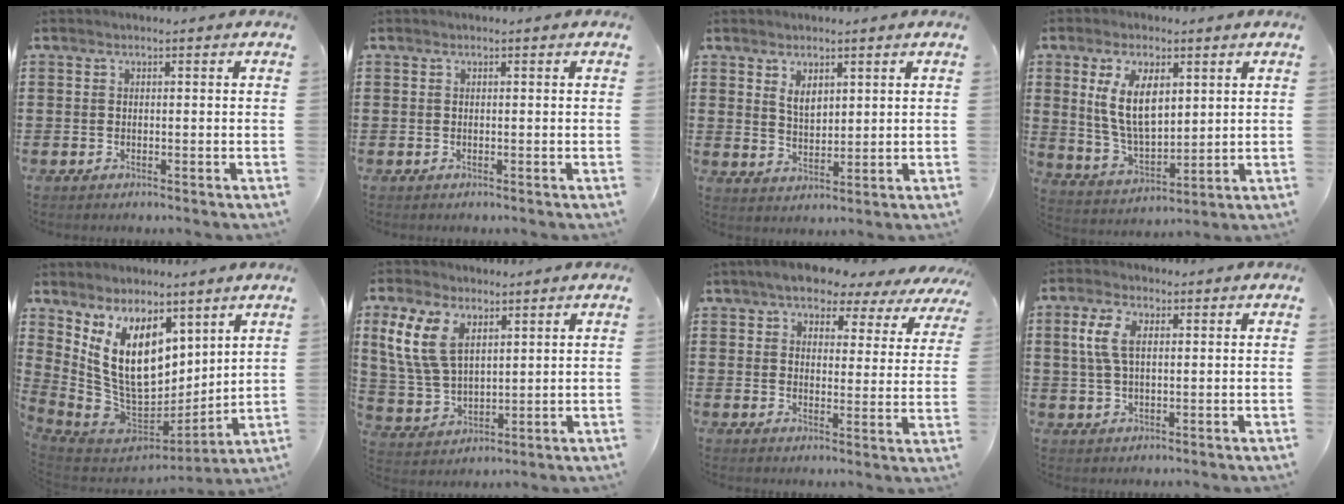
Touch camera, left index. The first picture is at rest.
{"total": 0.0}
{"total": 3.3, "force": [2.1, 1.7, 1.8], "torque": [-0.033, 0.002, 0.037]}
{"total": 9.6, "force": [3.4, 5.0, 7.4], "torque": [-0.161, 0.005, 0.059]}
{"total": 13.4, "force": [5.5, 7.8, 9.4], "torque": [-0.221, -0.037, 0.112]}
{"total": 9.3, "force": [4.3, 5.6, 6.1], "torque": [-0.157, 0.008, 0.079]}
{"total": 5.8, "force": [5.3, 1.8, 1.7], "torque": [-0.056, -0.024, 0.090]}
{"total": 5.7, "force": [1.7, 2.9, 4.6], "torque": [-0.115, 0.005, 0.024]}